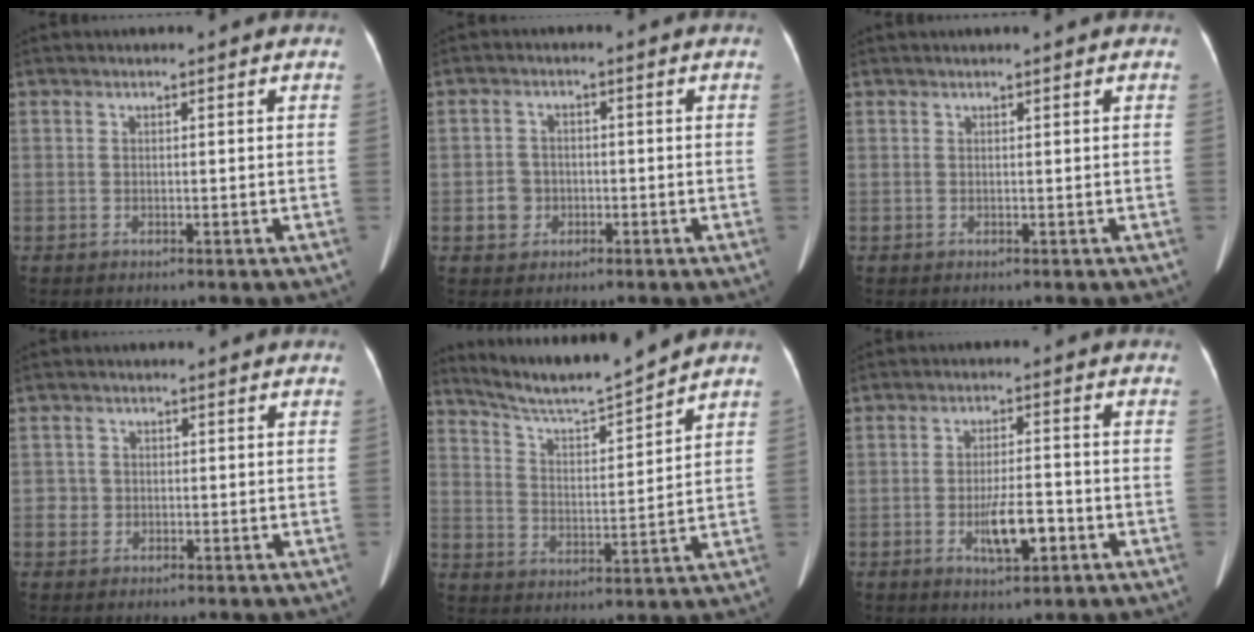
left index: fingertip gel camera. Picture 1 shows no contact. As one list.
[{"total": 3.3, "force": [-1.0, 3.0, 0.9], "torque": [-0.017, 0.008, -0.013]}, {"total": 0.7, "force": [0.6, -0.1, 0.2], "torque": [-0.007, 0.013, 0.015]}, {"total": 1.7, "force": [-0.3, 1.7, 0.0], "torque": [0.004, 0.004, -0.006]}, {"total": 10.1, "force": [9.6, -1.3, 2.8], "torque": [-0.058, -0.007, 0.176]}, {"total": 5.8, "force": [-2.2, 1.6, 5.1], "torque": [-0.094, -0.004, -0.036]}]